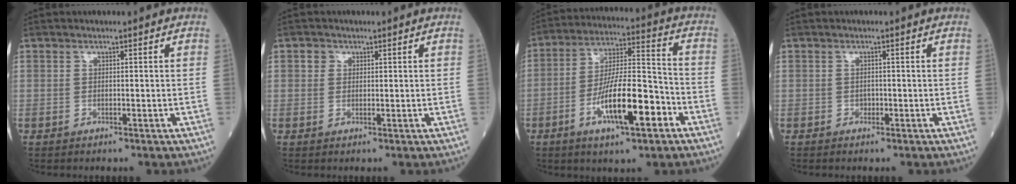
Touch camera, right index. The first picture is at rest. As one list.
[{"total": 1.3, "force": [0.5, 1.2, 0.2], "torque": [0.002, 0.000, 0.005]}, {"total": 13.7, "force": [-5.6, 2.8, 12.1], "torque": [-0.224, 0.004, -0.091]}, {"total": 0.5, "force": [-0.2, 0.5, 0.2], "torque": [-0.003, 0.003, -0.003]}]